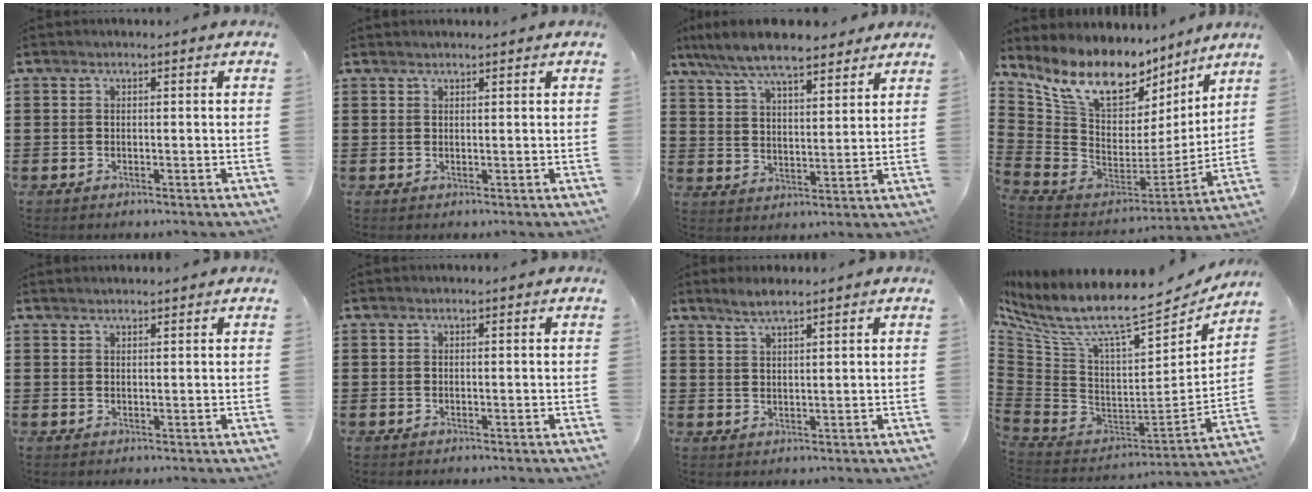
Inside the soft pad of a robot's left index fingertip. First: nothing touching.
{"total": 0.8, "force": [0.8, 0.0, 0.1], "torque": [-0.003, -0.001, 0.015]}
{"total": 8.4, "force": [7.4, 1.5, 3.7], "torque": [-0.096, -0.020, 0.134]}
{"total": 12.7, "force": [9.7, 5.5, 6.2], "torque": [-0.162, -0.067, 0.172]}
{"total": 1.0, "force": [1.0, 0.1, 0.1], "torque": [-0.003, 0.000, 0.019]}
{"total": 0.0}
{"total": 2.7, "force": [2.2, 0.3, 1.6], "torque": [-0.035, 0.003, 0.040]}
{"total": 10.8, "force": [7.3, 2.9, 7.5], "torque": [-0.165, -0.065, 0.119]}